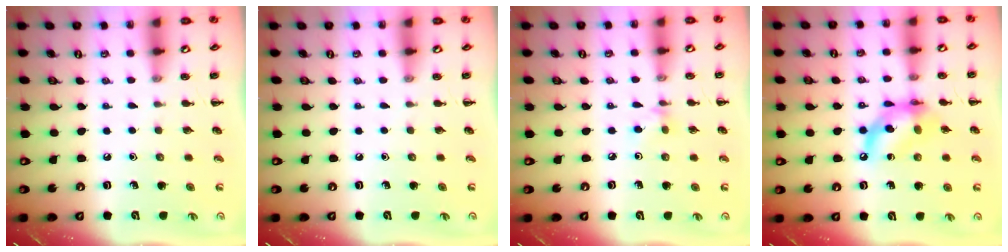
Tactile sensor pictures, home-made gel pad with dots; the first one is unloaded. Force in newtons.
{"total": 0.0}
{"total": 4.0, "press": 3.8, "slide": 1.2}
{"total": 13.0, "press": 12.7, "slide": 3.1}